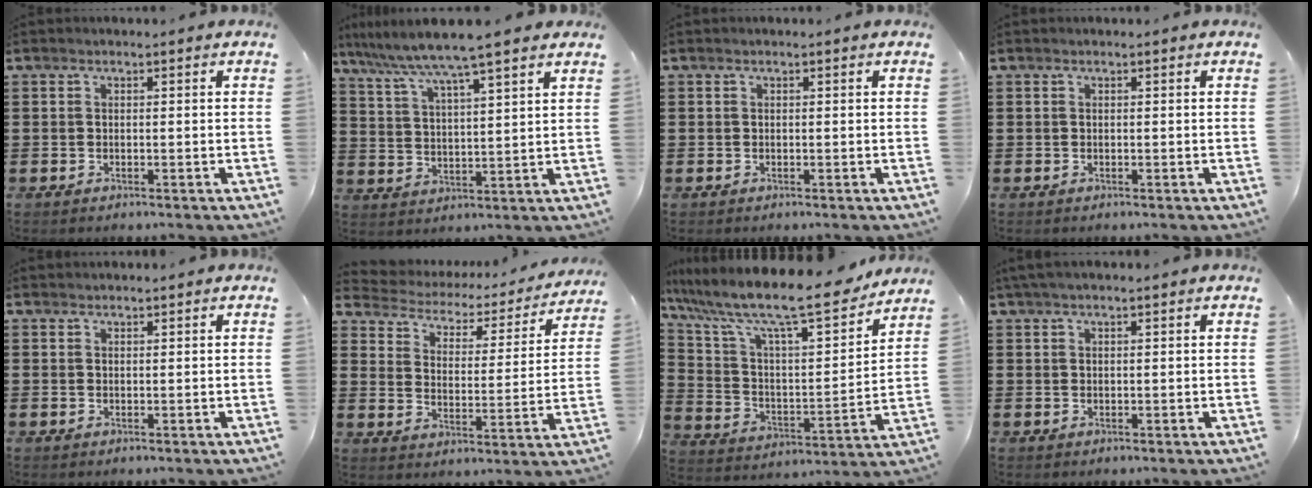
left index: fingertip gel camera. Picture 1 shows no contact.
{"total": 6.9, "force": [6.0, -0.7, 3.4], "torque": [-0.089, -0.034, 0.098]}
{"total": 0.0}
{"total": 0.0}
{"total": 0.9, "force": [0.9, 0.0, 0.0], "torque": [-0.002, -0.001, 0.019]}
{"total": 2.3, "force": [1.9, 1.2, 0.5], "torque": [-0.029, -0.019, 0.022]}
{"total": 13.2, "force": [10.9, 1.5, 7.2], "torque": [-0.165, -0.077, 0.177]}
{"total": 1.5, "force": [1.1, 0.0, 1.0], "torque": [-0.020, 0.000, 0.021]}